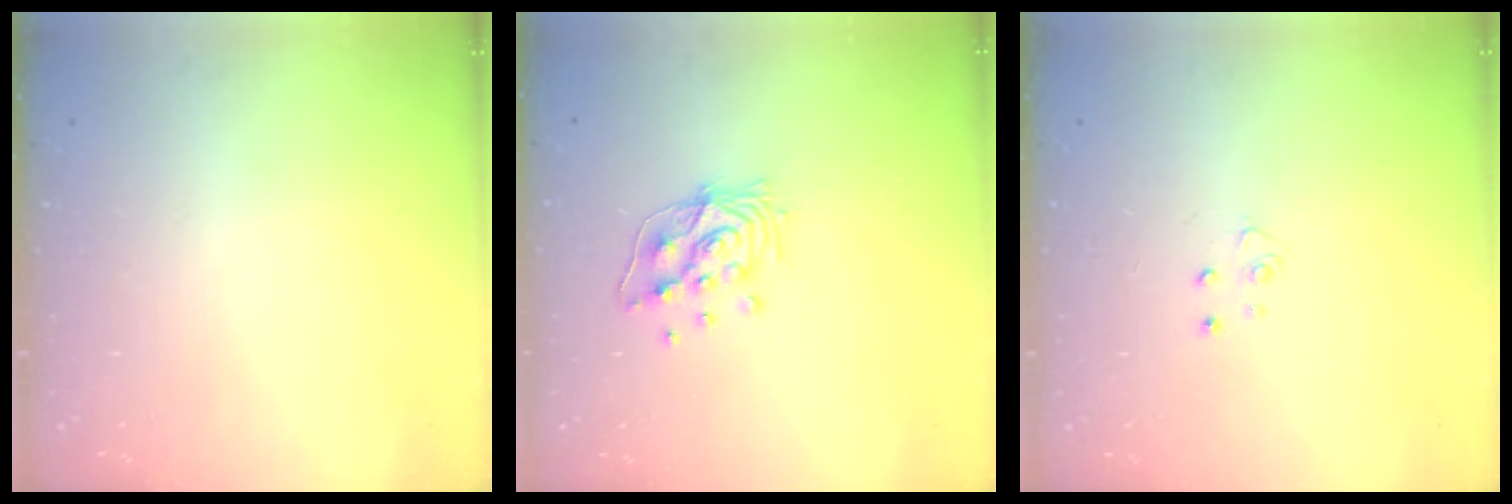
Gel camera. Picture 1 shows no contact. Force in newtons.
{"total": 10.7, "press": 10.5, "slide": 1.7}
{"total": 3.1, "press": 3.1, "slide": 0.3}